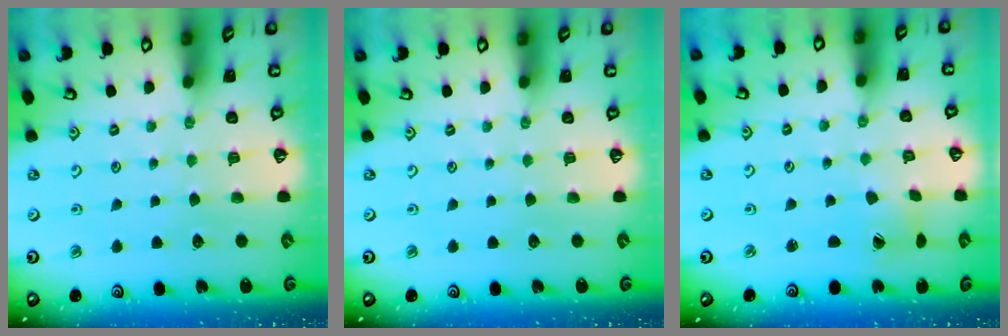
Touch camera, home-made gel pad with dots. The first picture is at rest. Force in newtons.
{"total": 0.0}
{"total": 2.6, "press": 2.6, "slide": 0.3}